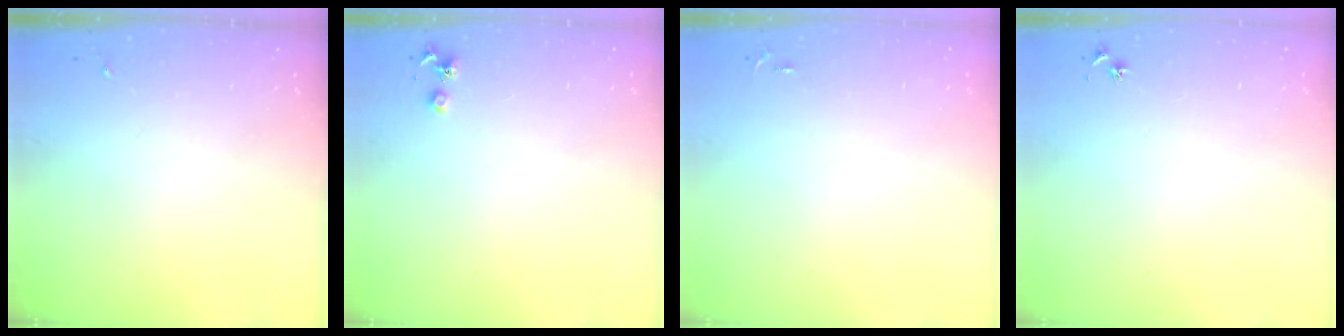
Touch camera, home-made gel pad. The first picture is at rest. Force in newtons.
{"total": 3.6, "press": 3.5, "slide": 0.5}
{"total": 2.5, "press": 2.5, "slide": 0.3}
{"total": 3.0, "press": 2.9, "slide": 0.4}